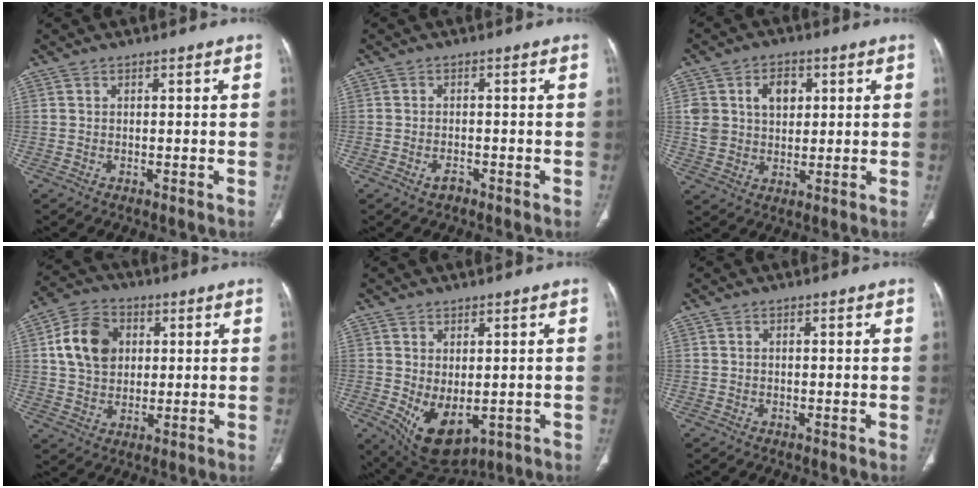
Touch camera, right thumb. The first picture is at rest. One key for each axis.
{"total": 1.7, "fx": -1.1, "fy": 0.9, "fz": 0.9, "tx": -0.018, "ty": 0.007, "tz": -0.017}
{"total": 8.8, "fx": 2.7, "fy": 6.6, "fz": 5.3, "tx": -0.060, "ty": -0.005, "tz": 0.052}
{"total": 11.4, "fx": 2.6, "fy": 8.8, "fz": 6.9, "tx": -0.106, "ty": 0.005, "tz": 0.044}
{"total": 9.3, "fx": -1.8, "fy": 5.3, "fz": 7.4, "tx": -0.112, "ty": -0.009, "tz": -0.001}
{"total": 0.0}